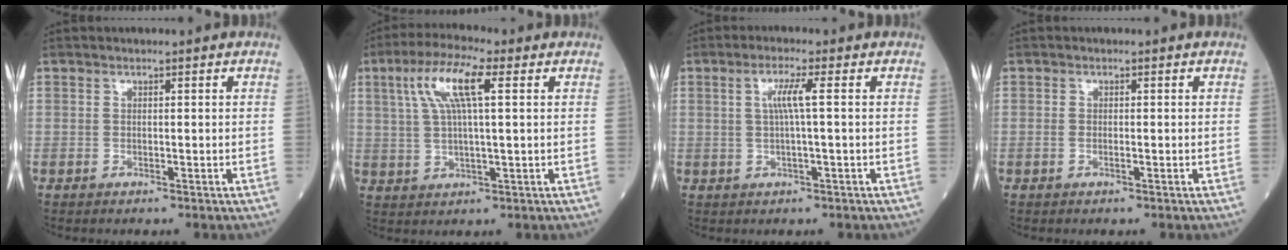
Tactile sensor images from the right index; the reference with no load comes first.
{"total": 9.1, "force": [3.3, 1.4, 8.4], "torque": [-0.171, 0.019, 0.061]}
{"total": 3.6, "force": [0.6, -0.4, 3.5], "torque": [-0.070, 0.005, 0.011]}
{"total": 0.5, "force": [-0.1, 0.2, 0.4], "torque": [-0.009, 0.000, -0.002]}